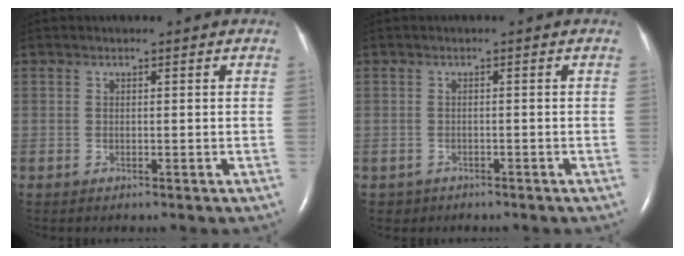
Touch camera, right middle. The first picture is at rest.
{"total": 1.6, "force": [-1.1, 1.2, -0.2], "torque": [-0.008, 0.005, -0.015]}